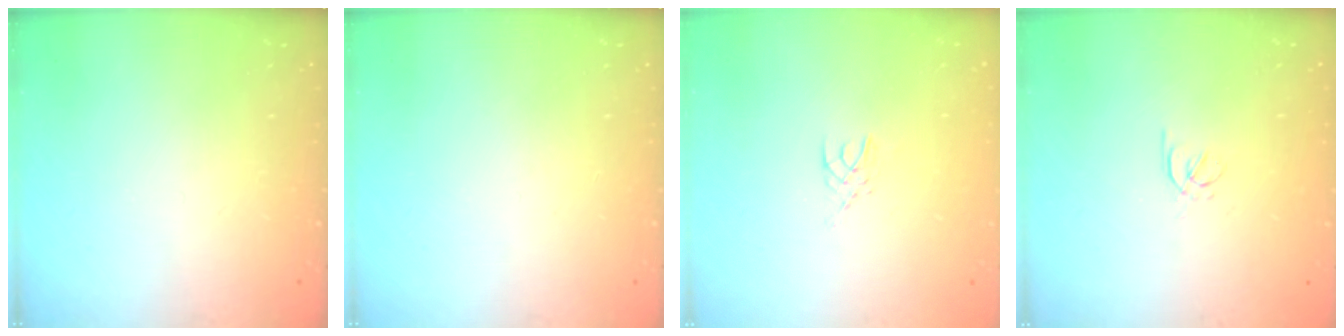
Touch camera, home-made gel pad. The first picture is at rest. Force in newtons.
{"total": 0.0}
{"total": 2.5, "press": 2.5, "slide": 0.2}
{"total": 1.6, "press": 1.5, "slide": 0.5}